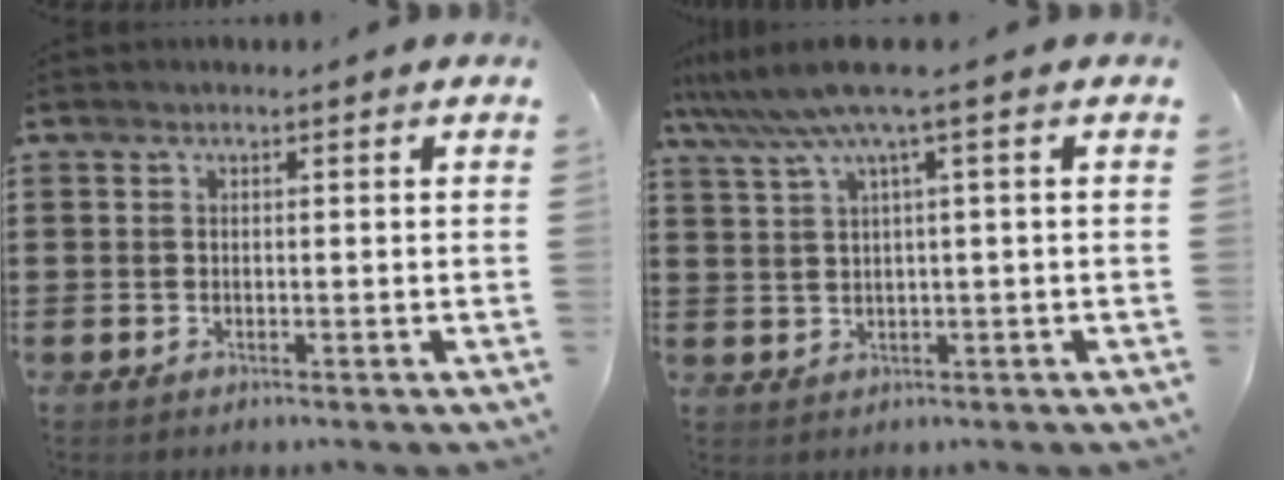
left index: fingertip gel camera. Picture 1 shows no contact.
{"total": 5.9, "force": [2.6, -0.6, 5.3], "torque": [-0.114, -0.014, 0.042]}